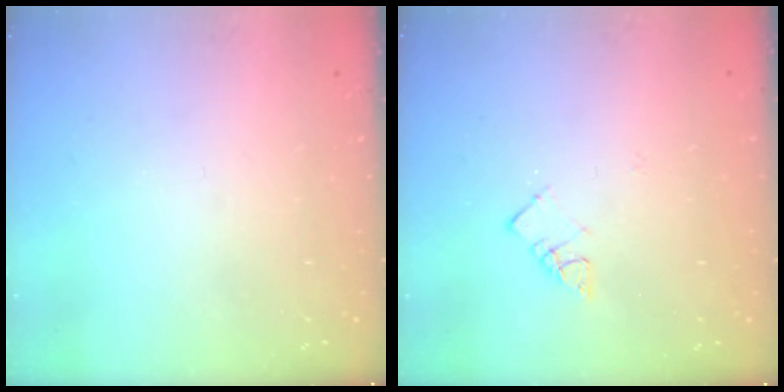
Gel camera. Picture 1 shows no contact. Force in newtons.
{"total": 3.7, "press": 3.7, "slide": 0.2}